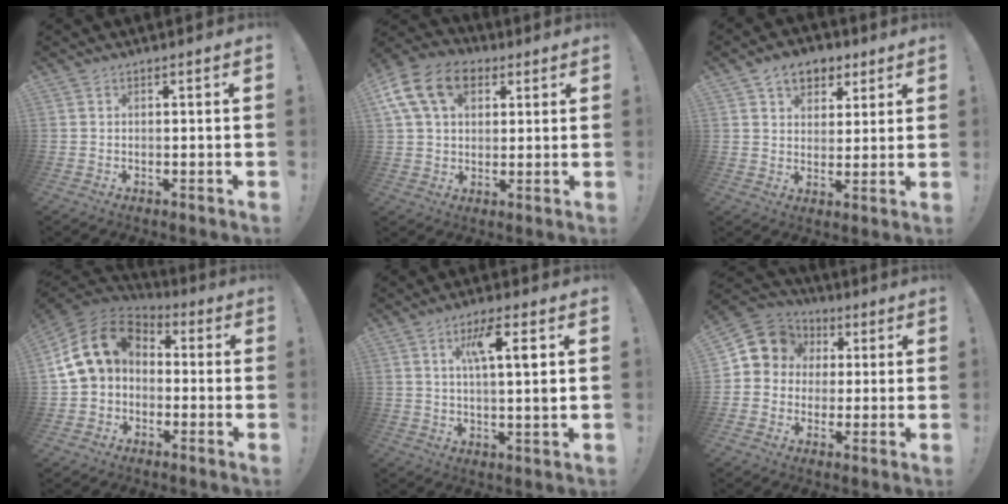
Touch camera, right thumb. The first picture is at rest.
{"total": 16.0, "force": [6.2, 11.0, 9.9], "torque": [-0.163, -0.014, 0.118]}
{"total": 8.9, "force": [5.0, 6.5, 3.6], "torque": [-0.042, -0.023, 0.096]}
{"total": 15.1, "force": [2.5, 11.3, 9.7], "torque": [-0.182, 0.009, 0.048]}
{"total": 9.1, "force": [2.9, 1.2, 8.6], "torque": [-0.147, 0.002, 0.040]}
{"total": 9.1, "force": [1.9, 8.5, 2.7], "torque": [-0.038, 0.000, 0.043]}